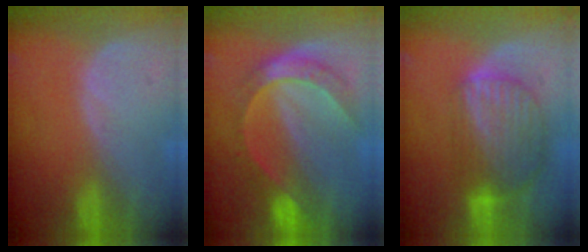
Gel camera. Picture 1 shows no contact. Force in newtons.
{"total": 7.0, "press": 7.0, "slide": 0.6}
{"total": 9.0, "press": 7.7, "slide": 4.6}